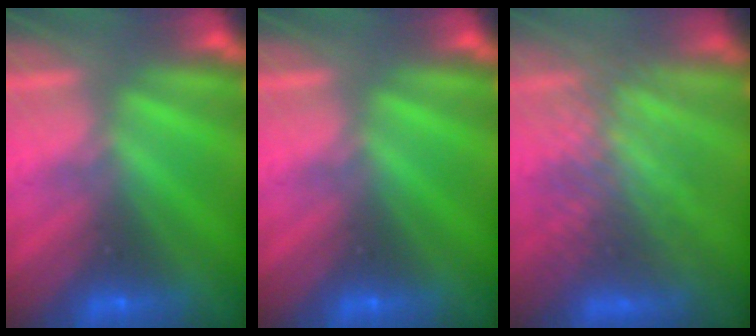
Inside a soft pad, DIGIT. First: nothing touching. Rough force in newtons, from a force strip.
{"total": 0.0}
{"total": 3.5}